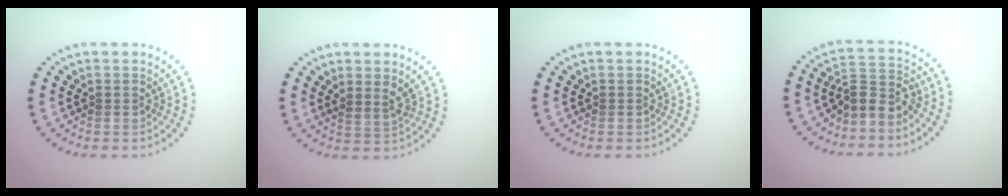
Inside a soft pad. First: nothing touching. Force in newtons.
{"total": 1.7, "press": 1.3, "slide": 1.1}
{"total": 0.0}
{"total": 2.9, "press": 2.3, "slide": 1.6}